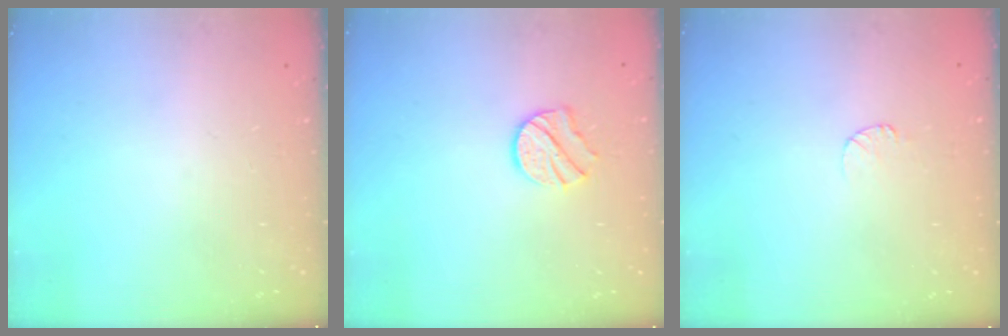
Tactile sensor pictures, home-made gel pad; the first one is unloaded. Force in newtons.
{"total": 7.9, "press": 7.9, "slide": 0.3}
{"total": 3.6, "press": 3.6, "slide": 0.4}